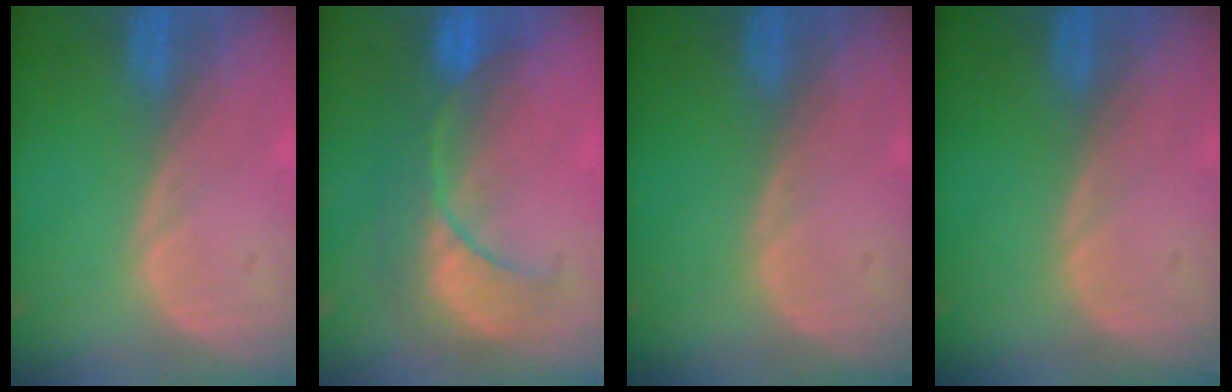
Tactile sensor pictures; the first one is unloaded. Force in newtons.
{"total": 8.4, "press": 8.3, "slide": 1.3}
{"total": 0.0}
{"total": 0.0}